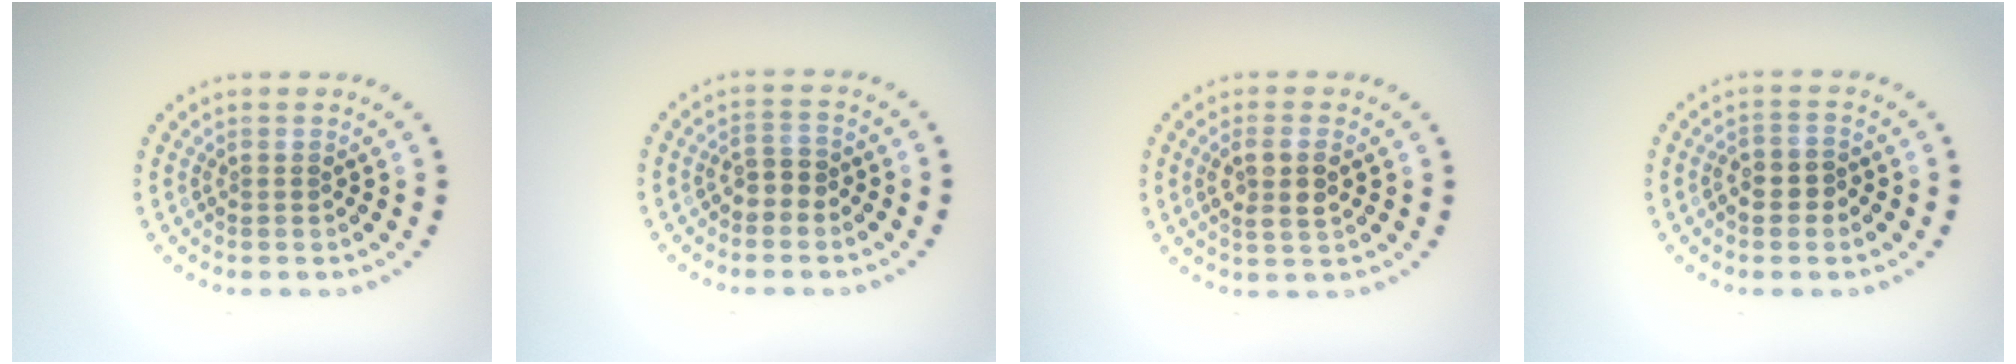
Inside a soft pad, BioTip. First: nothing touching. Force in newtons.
{"total": 1.9, "press": 1.7, "slide": 0.8}
{"total": 2.7, "press": 2.6, "slide": 0.8}
{"total": 2.3, "press": 2.2, "slide": 0.8}